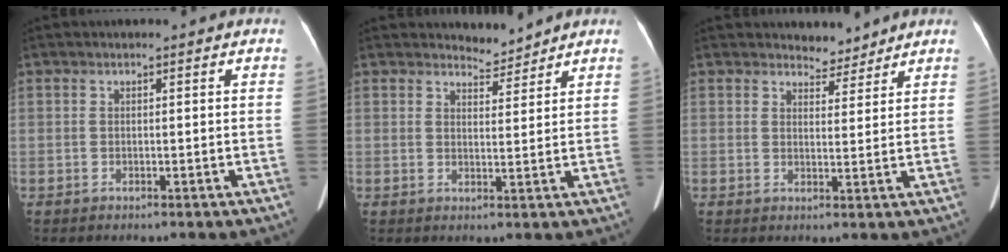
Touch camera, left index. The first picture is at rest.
{"total": 2.9, "force": [2.8, 0.4, -0.4], "torque": [0.001, -0.004, 0.047]}
{"total": 3.3, "force": [3.1, 1.1, -0.1], "torque": [0.000, -0.004, 0.044]}